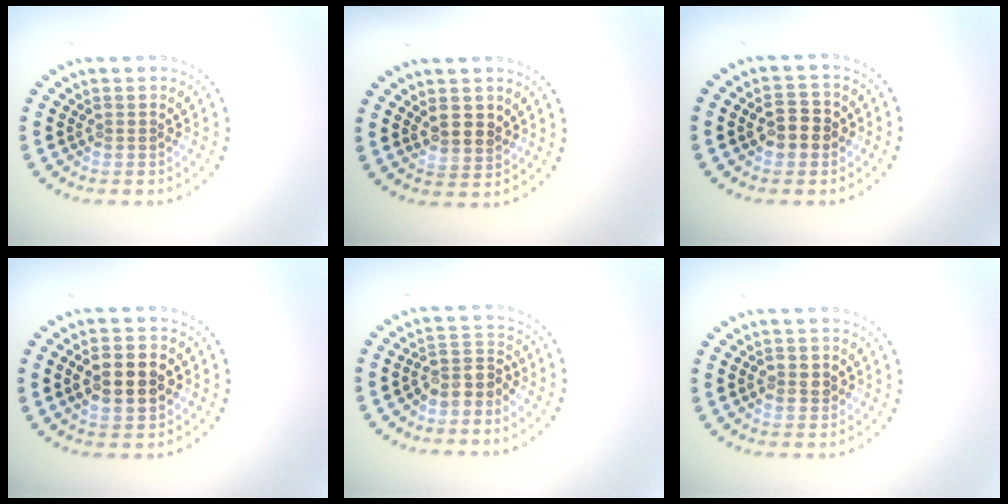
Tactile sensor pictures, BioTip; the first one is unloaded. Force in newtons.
{"total": 1.8, "press": 1.7, "slide": 0.6}
{"total": 2.9, "press": 2.8, "slide": 0.4}
{"total": 5.1, "press": 5.1, "slide": 0.3}
{"total": 2.7, "press": 2.1, "slide": 1.6}
{"total": 1.8, "press": 1.8, "slide": 0.1}